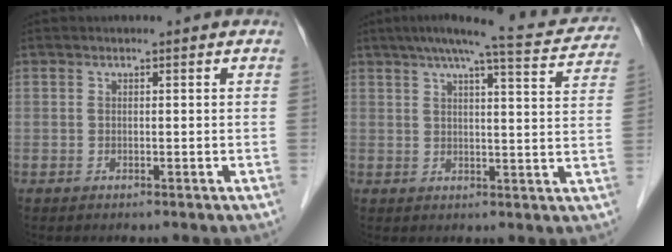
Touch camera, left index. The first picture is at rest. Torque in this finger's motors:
{"motor_torque": [0.43, -0.52, 0.00, -0.01]}